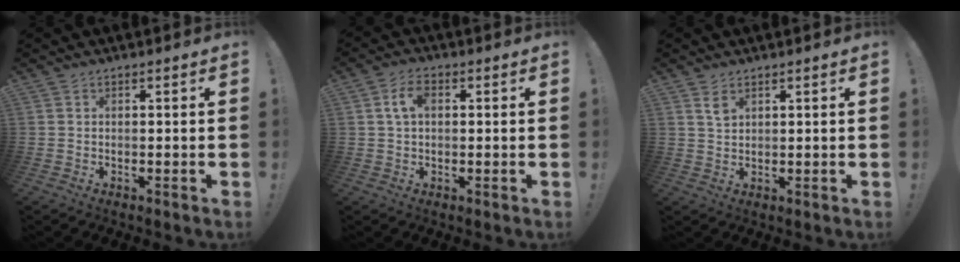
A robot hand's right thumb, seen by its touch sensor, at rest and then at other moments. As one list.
[{"total": 5.7, "force": [1.3, 3.5, 4.4], "torque": [-0.073, 0.008, 0.022]}, {"total": 2.8, "force": [1.8, 1.2, 1.8], "torque": [-0.021, -0.011, 0.029]}]